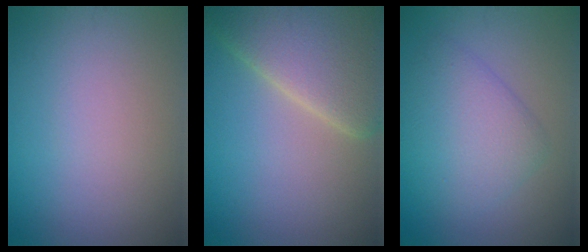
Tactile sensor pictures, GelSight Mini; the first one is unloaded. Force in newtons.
{"total": 8.7, "press": 8.7, "slide": 0.7}
{"total": 4.9, "press": 4.9, "slide": 0.3}